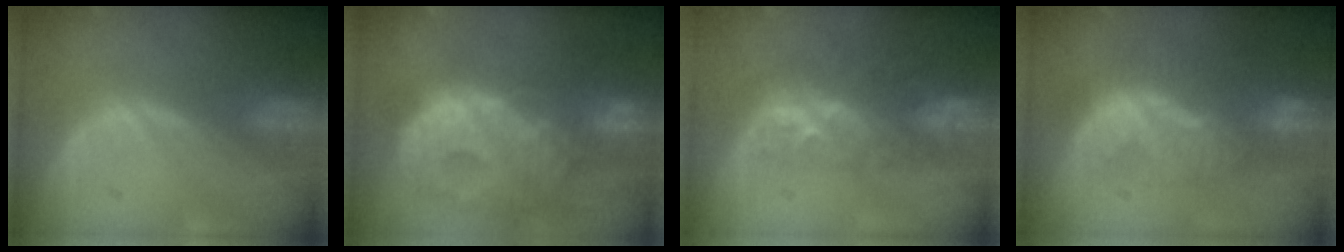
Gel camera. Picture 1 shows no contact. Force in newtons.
{"total": 14.3, "press": 12.3, "slide": 7.2}
{"total": 8.7, "press": 7.1, "slide": 5.0}
{"total": 8.0, "press": 7.8, "slide": 1.9}